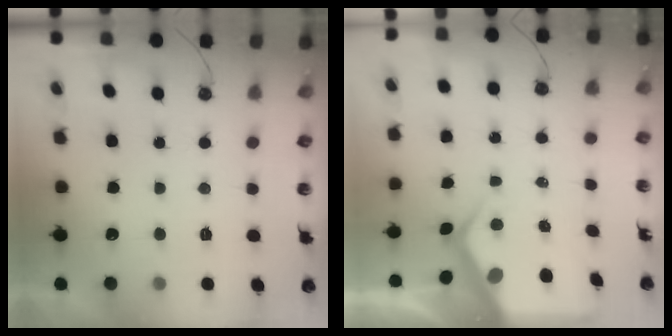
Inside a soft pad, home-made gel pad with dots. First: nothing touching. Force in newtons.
{"total": 6.8, "press": 6.7, "slide": 0.6}